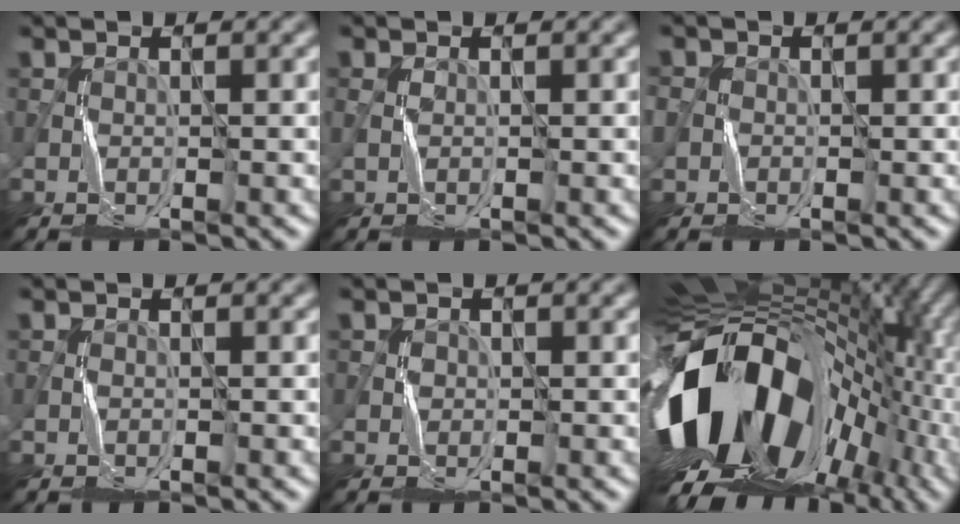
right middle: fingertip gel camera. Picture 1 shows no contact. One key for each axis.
{"total": 0.0}
{"total": 1.0, "fx": -0.2, "fy": 1.0, "fz": 0.1, "tx": -0.003, "ty": 0.001, "tz": -0.007}
{"total": 0.0}
{"total": 1.0, "fx": 0.1, "fy": 1.0, "fz": -0.1, "tx": 0.002, "ty": 0.002, "tz": 0.003}
{"total": 18.1, "fx": -2.3, "fy": 12.2, "fz": 13.1, "tx": -0.250, "ty": -0.006, "tz": -0.039}